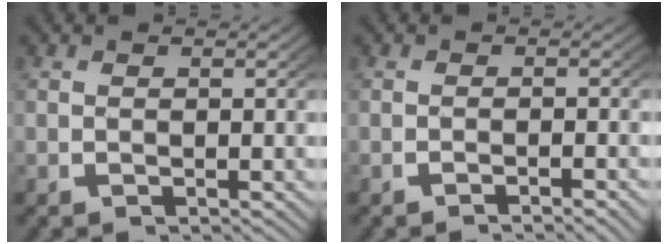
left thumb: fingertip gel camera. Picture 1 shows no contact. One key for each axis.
{"total": 2.0, "fx": -1.6, "fy": 0.4, "fz": 1.0, "tx": -0.013, "ty": 0.003, "tz": -0.028}